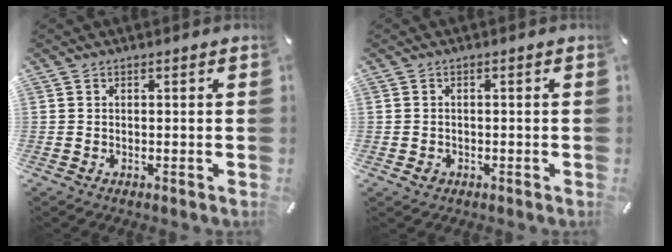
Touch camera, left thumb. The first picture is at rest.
{"total": 1.5, "force": [-0.6, 1.2, 0.7], "torque": [-0.013, 0.004, -0.012]}